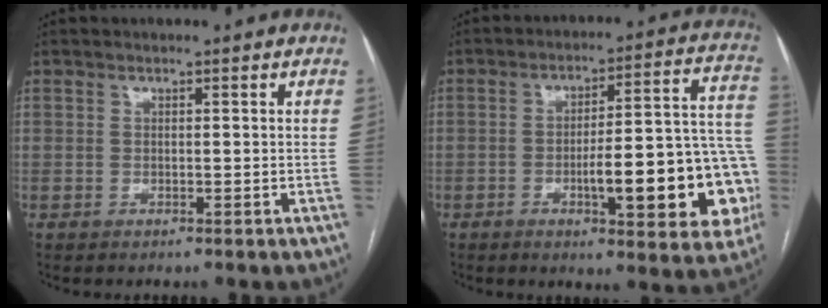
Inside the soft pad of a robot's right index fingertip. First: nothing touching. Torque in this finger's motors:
{"motor_torque": [1.21, -0.93, 0.48, 0.14]}